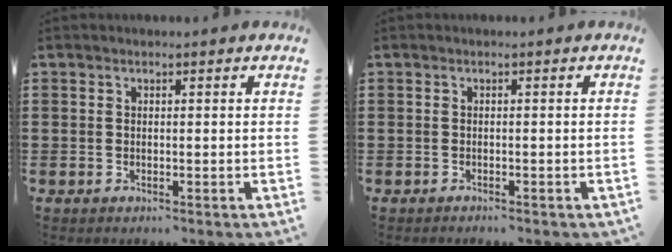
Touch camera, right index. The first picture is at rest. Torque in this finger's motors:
{"motor_torque": [0.67, 0.52, 0.18, 0.02]}